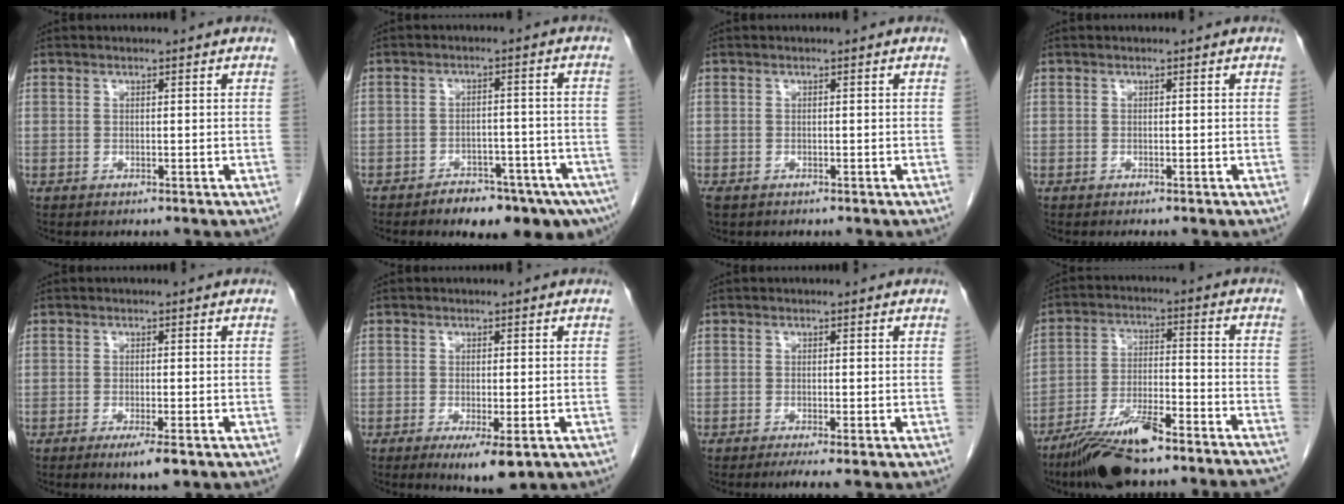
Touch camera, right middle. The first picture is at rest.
{"total": 11.2, "force": [-8.2, 3.9, 6.5], "torque": [-0.066, 0.012, -0.115]}
{"total": 1.2, "force": [-0.7, 0.8, 0.6], "torque": [-0.015, -0.001, -0.009]}
{"total": 1.0, "force": [-0.9, 0.1, 0.4], "torque": [-0.007, -0.002, -0.011]}
{"total": 3.4, "force": [-1.9, 0.5, 2.8], "torque": [-0.043, -0.008, -0.029]}
{"total": 5.0, "force": [-2.4, 1.3, 4.2], "torque": [-0.061, -0.011, -0.031]}
{"total": 2.4, "force": [-1.6, 0.0, 1.8], "torque": [-0.027, -0.007, -0.027]}
{"total": 17.3, "force": [-14.4, 1.5, 9.5], "torque": [-0.134, -0.001, -0.236]}